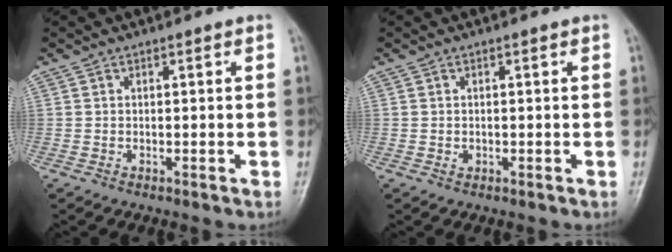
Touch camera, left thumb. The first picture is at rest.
{"total": 0.6, "force": [0.0, 0.5, 0.3], "torque": [0.001, 0.000, 0.000]}